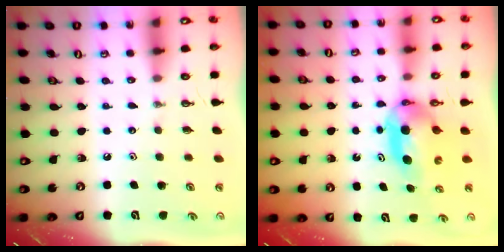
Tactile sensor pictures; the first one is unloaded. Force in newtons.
{"total": 8.4, "press": 5.6, "slide": 6.4}